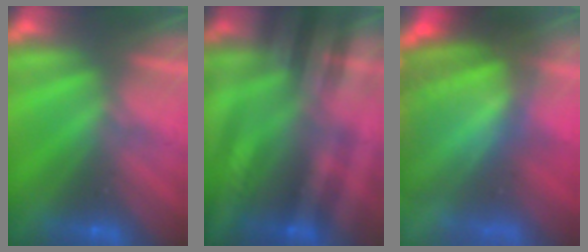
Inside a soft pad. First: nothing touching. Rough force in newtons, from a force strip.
{"total": 2.6}
{"total": 8.9}